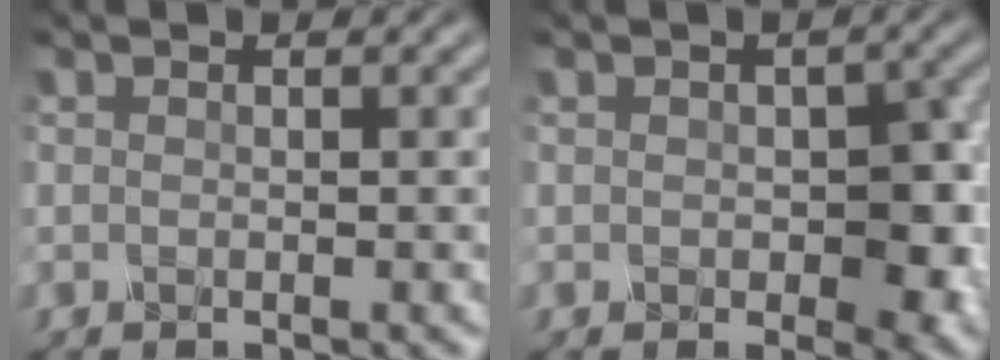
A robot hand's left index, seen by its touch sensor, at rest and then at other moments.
{"total": 4.0, "force": [-0.9, 2.4, 3.1], "torque": [-0.049, -0.003, -0.005]}